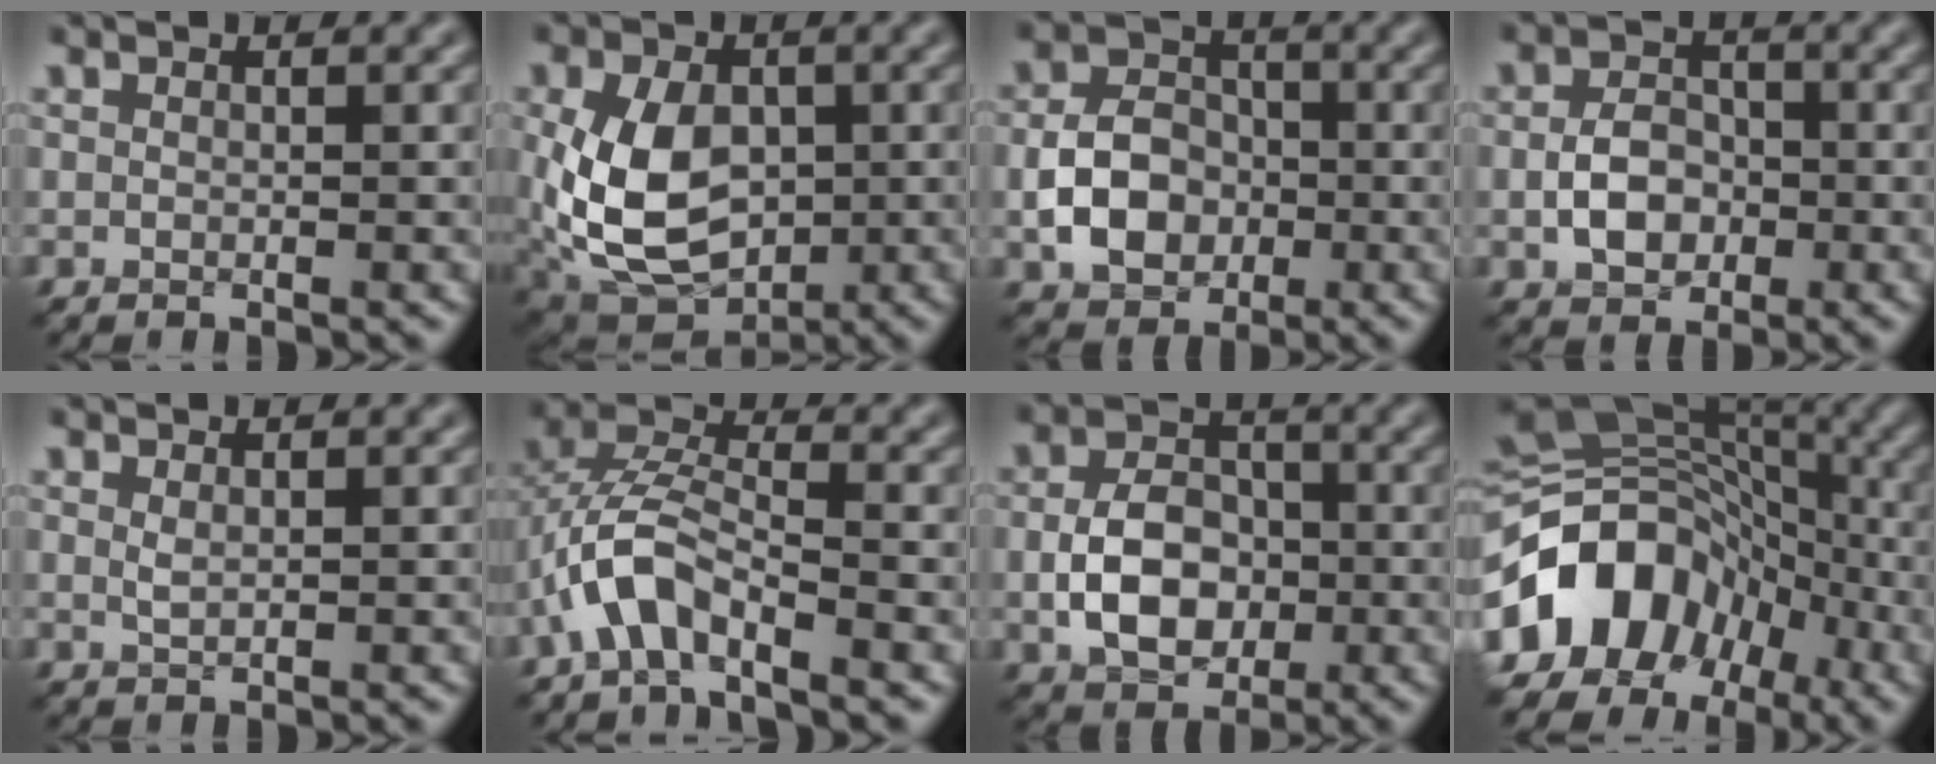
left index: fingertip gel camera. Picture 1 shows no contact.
{"total": 10.7, "force": [-0.7, 7.2, 7.9], "torque": [-0.175, -0.010, -0.016]}
{"total": 5.4, "force": [-1.4, 4.1, 3.1], "torque": [-0.059, 0.003, -0.030]}
{"total": 3.9, "force": [-1.0, 2.9, 2.5], "torque": [-0.046, 0.002, -0.021]}
{"total": 0.7, "force": [0.4, 0.1, 0.6], "torque": [-0.020, -0.001, 0.010]}
{"total": 5.1, "force": [-2.9, 2.0, 3.7], "torque": [-0.083, 0.016, -0.061]}
{"total": 6.2, "force": [-1.2, 4.4, 4.2], "torque": [-0.083, -0.001, -0.022]}
{"total": 13.2, "force": [-5.2, 9.7, 7.3], "torque": [-0.137, 0.007, -0.102]}